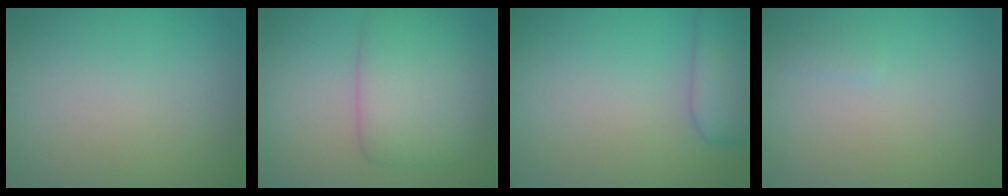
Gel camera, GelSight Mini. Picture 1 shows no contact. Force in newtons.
{"total": 5.7, "press": 5.7, "slide": 0.2}
{"total": 4.6, "press": 4.6, "slide": 0.4}
{"total": 0.6, "press": 0.5, "slide": 0.1}